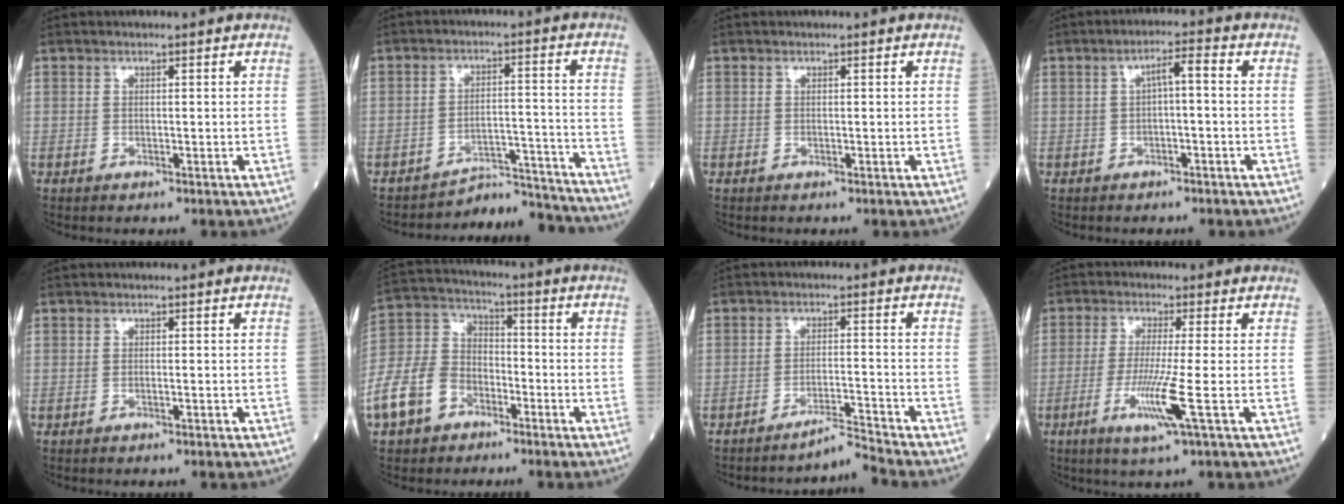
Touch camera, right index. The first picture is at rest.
{"total": 9.2, "force": [-9.1, 0.3, -1.4], "torque": [0.028, 0.043, -0.131]}
{"total": 0.0}
{"total": 3.0, "force": [0.0, 0.5, 2.9], "torque": [-0.046, 0.013, 0.001]}
{"total": 0.0}
{"total": 11.3, "force": [-5.9, 7.8, 5.6], "torque": [-0.148, 0.012, -0.115]}
{"total": 4.3, "force": [-3.9, -1.8, 0.1], "torque": [0.004, -0.010, -0.065]}
{"total": 7.3, "force": [-2.3, -1.1, 6.8], "torque": [-0.139, -0.026, -0.048]}